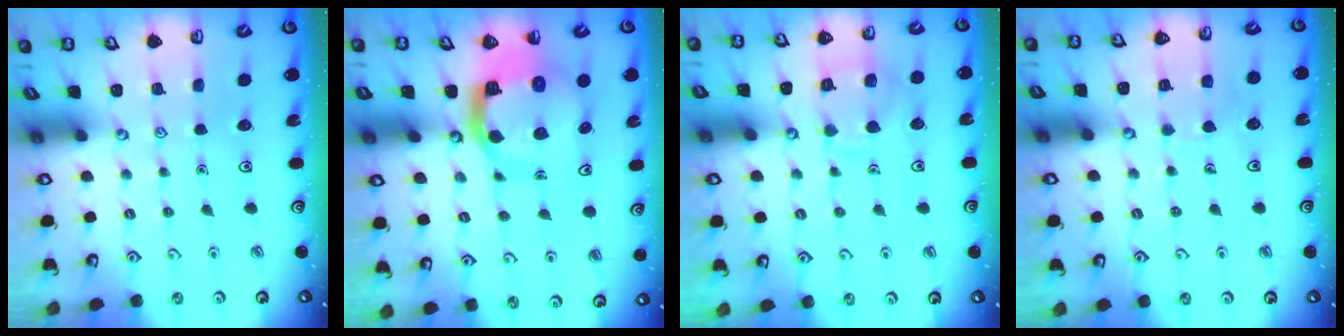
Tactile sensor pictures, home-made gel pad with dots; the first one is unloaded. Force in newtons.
{"total": 12.1, "press": 12.0, "slide": 1.4}
{"total": 9.7, "press": 9.7, "slide": 0.9}
{"total": 4.8, "press": 4.8, "slide": 0.4}